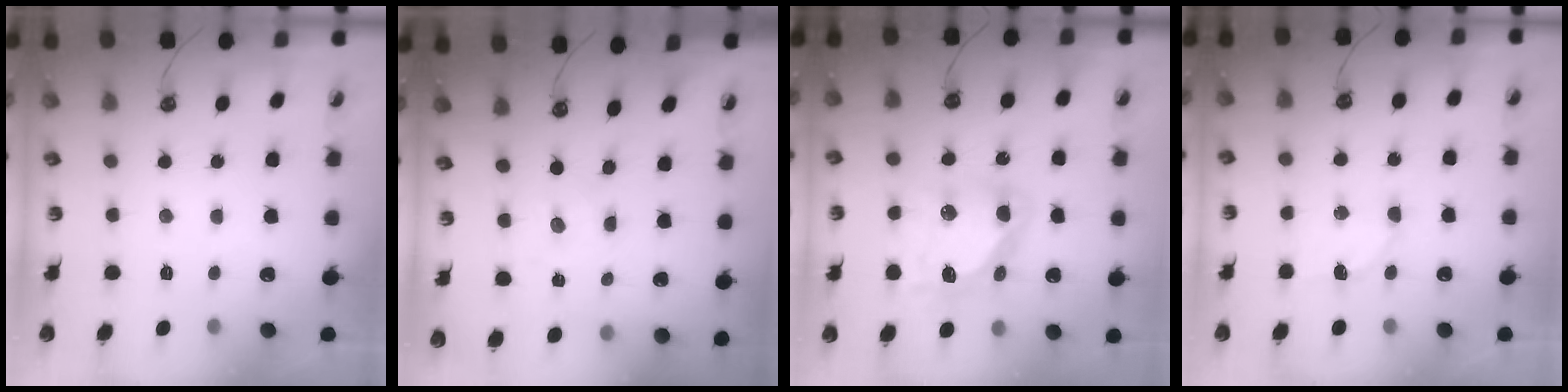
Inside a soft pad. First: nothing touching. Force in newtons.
{"total": 0.0}
{"total": 12.9, "press": 12.8, "slide": 1.3}
{"total": 4.6, "press": 4.4, "slide": 1.2}